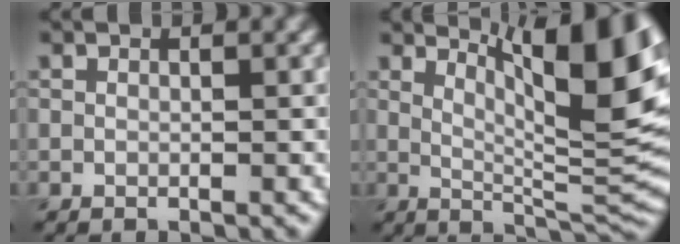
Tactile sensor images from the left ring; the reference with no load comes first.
{"total": 12.3, "force": [5.1, 3.1, 10.7], "torque": [-0.138, 0.010, 0.086]}